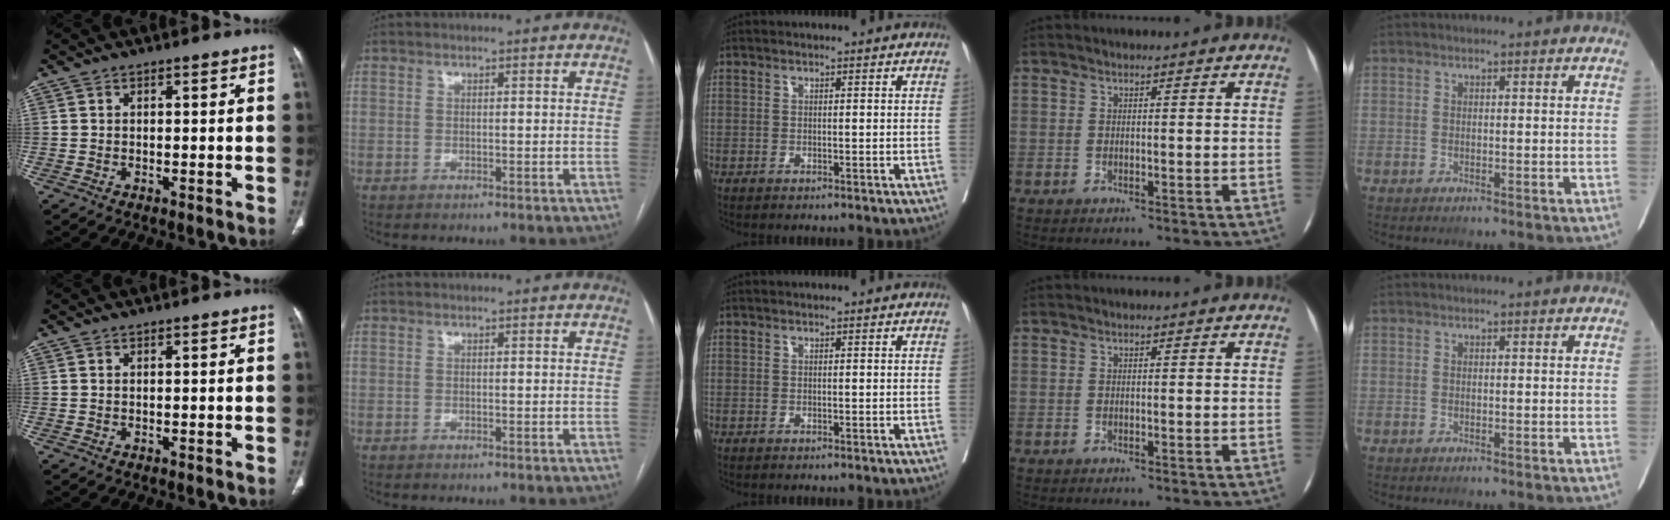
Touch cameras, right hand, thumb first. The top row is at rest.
{}